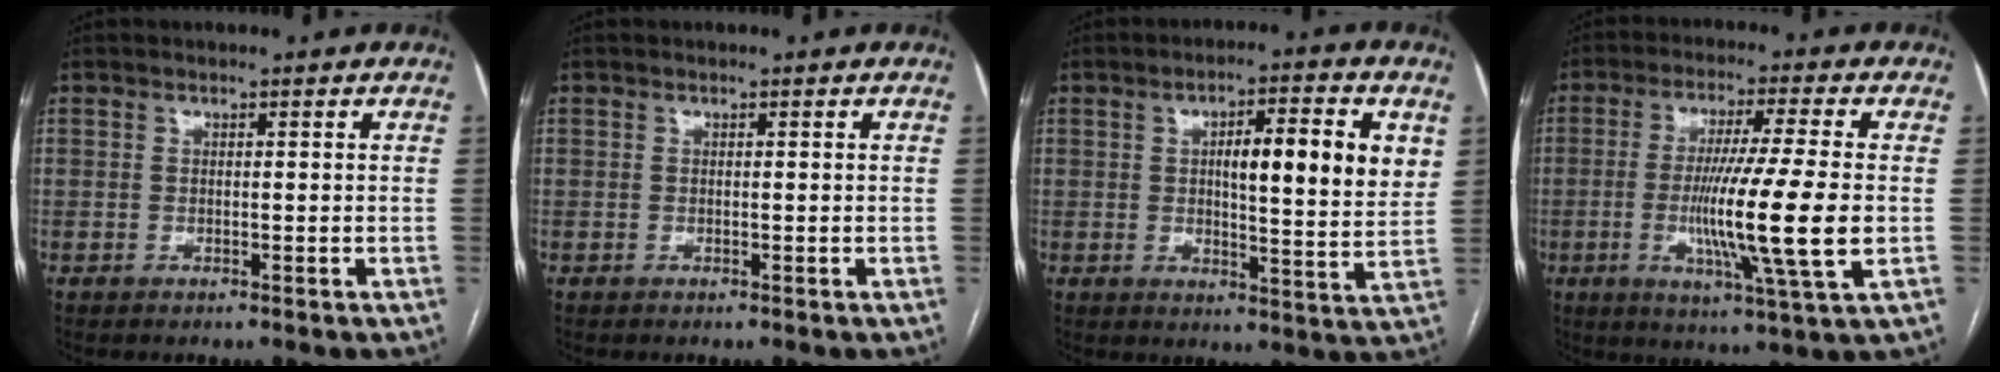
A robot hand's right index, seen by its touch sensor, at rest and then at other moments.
{"total": 0.0}
{"total": 12.0, "force": [3.3, 2.1, 11.4], "torque": [-0.162, 0.009, 0.046]}
{"total": 14.3, "force": [-1.9, -0.9, 14.2], "torque": [-0.258, -0.024, -0.040]}